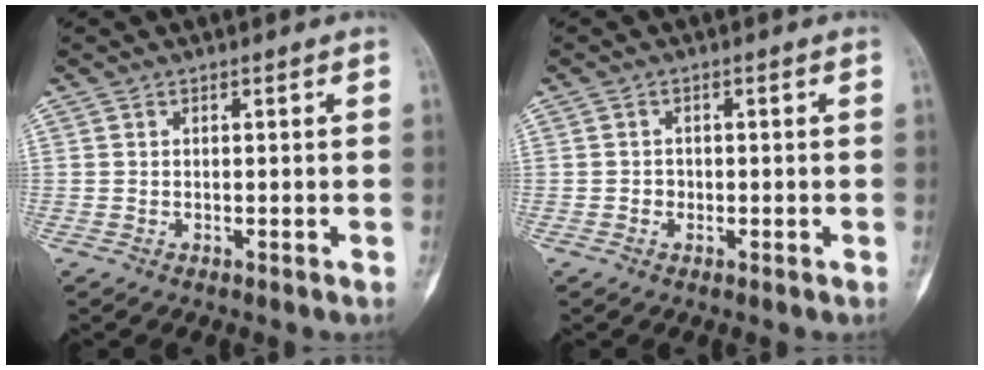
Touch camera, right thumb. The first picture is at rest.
{"total": 1.3, "force": [-0.4, 1.2, 0.4], "torque": [0.001, 0.006, -0.008]}